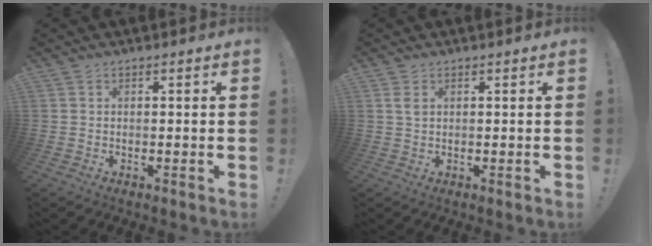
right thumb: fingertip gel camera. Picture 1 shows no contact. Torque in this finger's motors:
{"motor_torque": [-0.30, 0.33, 0.14, -0.15, 0.02]}